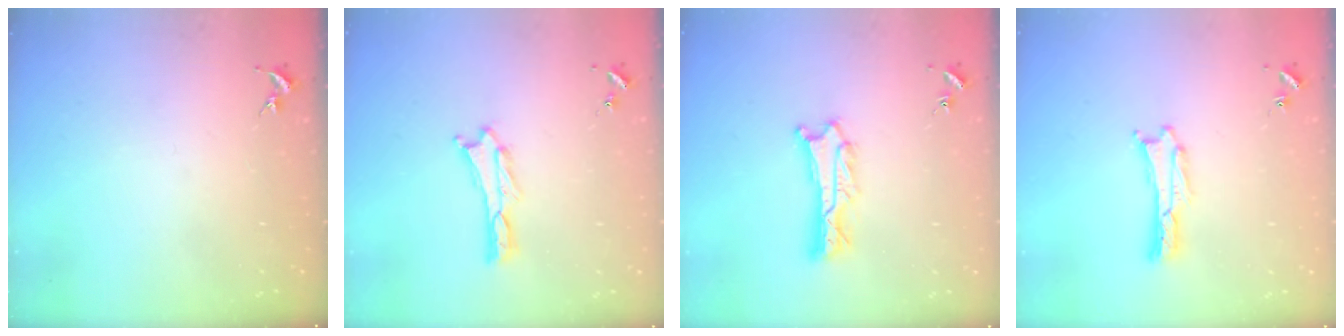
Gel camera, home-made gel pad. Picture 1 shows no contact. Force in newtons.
{"total": 0.5, "press": 0.5, "slide": 0.2}
{"total": 2.2, "press": 2.2, "slide": 0.2}
{"total": 0.7, "press": 0.7, "slide": 0.1}